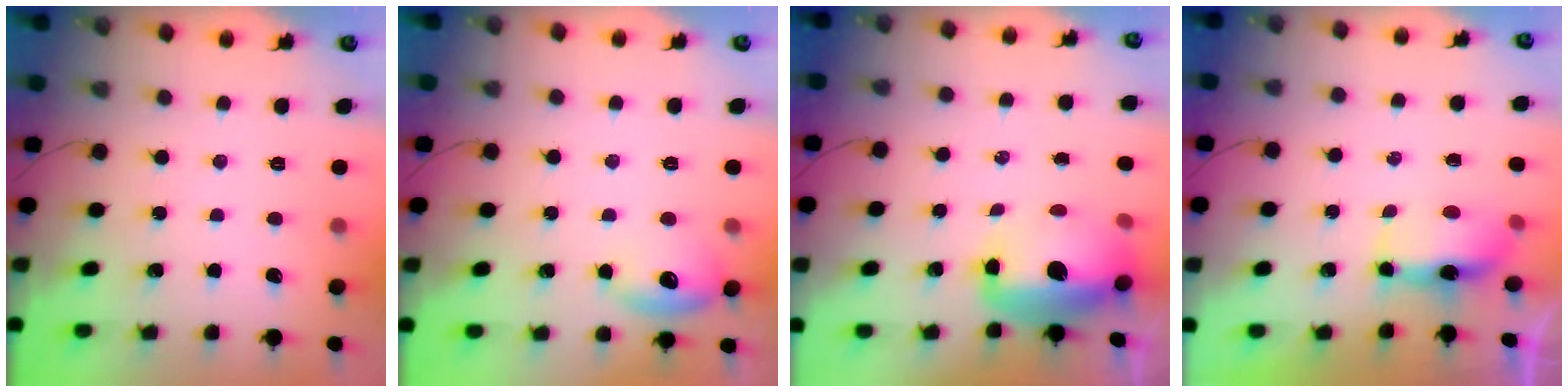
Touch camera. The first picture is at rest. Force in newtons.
{"total": 9.2, "press": 9.0, "slide": 1.5}
{"total": 13.1, "press": 12.7, "slide": 3.3}
{"total": 6.9, "press": 6.9, "slide": 0.5}